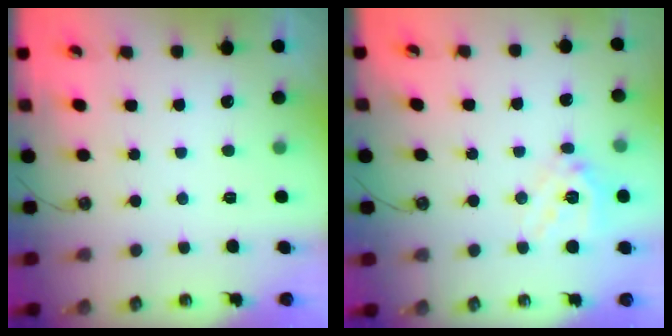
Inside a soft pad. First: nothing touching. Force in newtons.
{"total": 13.7, "press": 13.6, "slide": 2.1}